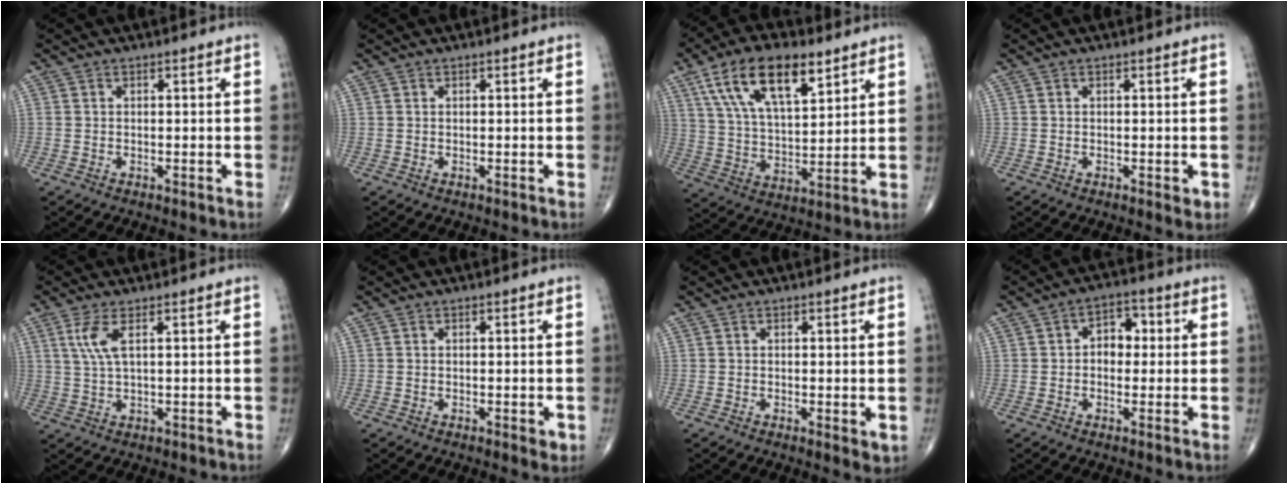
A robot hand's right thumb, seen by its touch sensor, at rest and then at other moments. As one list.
[{"total": 0.0}, {"total": 17.0, "force": [8.9, 7.4, 12.4], "torque": [-0.196, -0.025, 0.164]}, {"total": 1.3, "force": [-0.3, 0.5, 1.2], "torque": [-0.010, -0.002, -0.003]}, {"total": 4.6, "force": [1.8, 1.3, 4.0], "torque": [-0.100, -0.001, 0.043]}, {"total": 1.5, "force": [-0.3, 0.6, 1.3], "torque": [-0.012, -0.002, -0.003]}, {"total": 2.1, "force": [-0.1, 0.8, 2.0], "torque": [-0.026, -0.008, -0.002]}, {"total": 5.8, "force": [0.4, 4.1, 4.0], "torque": [-0.029, 0.014, -0.004]}]